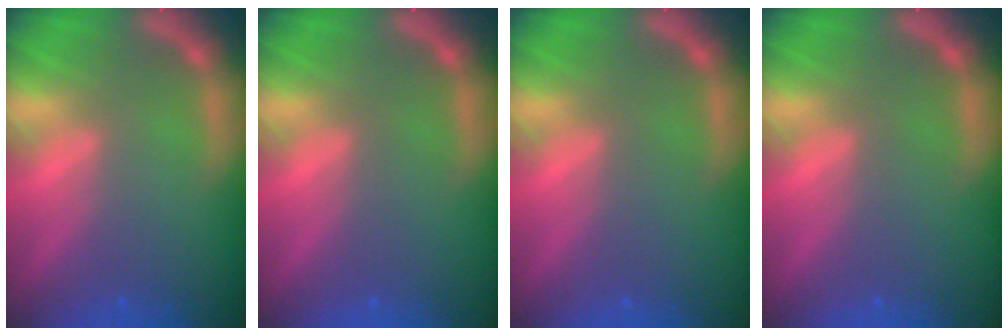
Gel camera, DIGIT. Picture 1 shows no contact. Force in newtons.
{"total": 0.0}
{"total": 0.0}
{"total": 0.0}